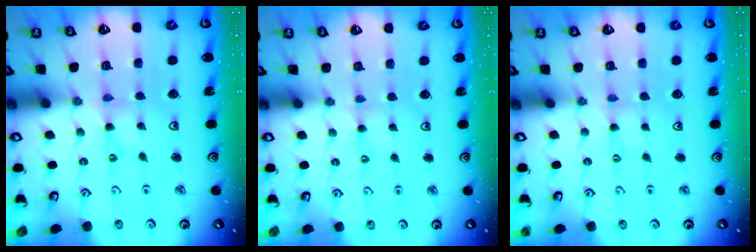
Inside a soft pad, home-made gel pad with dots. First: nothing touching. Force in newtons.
{"total": 1.8, "press": 1.8, "slide": 0.4}
{"total": 0.0}